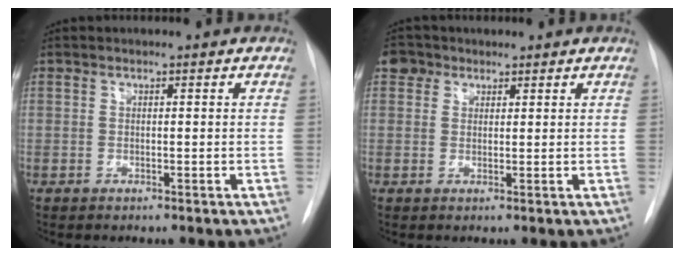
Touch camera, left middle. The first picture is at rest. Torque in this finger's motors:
{"motor_torque": [0.09, -0.09, -0.01, 0.00]}